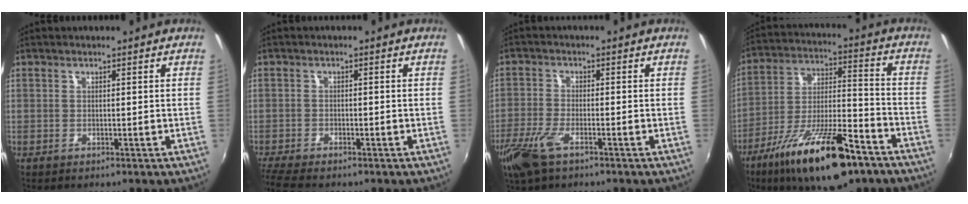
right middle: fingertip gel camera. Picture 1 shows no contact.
{"total": 6.4, "force": [-5.5, 1.3, 3.1], "torque": [-0.086, -0.029, -0.099]}
{"total": 8.2, "force": [-4.9, 3.1, 5.8], "torque": [-0.144, -0.020, -0.098]}
{"total": 20.8, "force": [-12.9, 6.3, 15.1], "torque": [-0.270, -0.024, -0.213]}